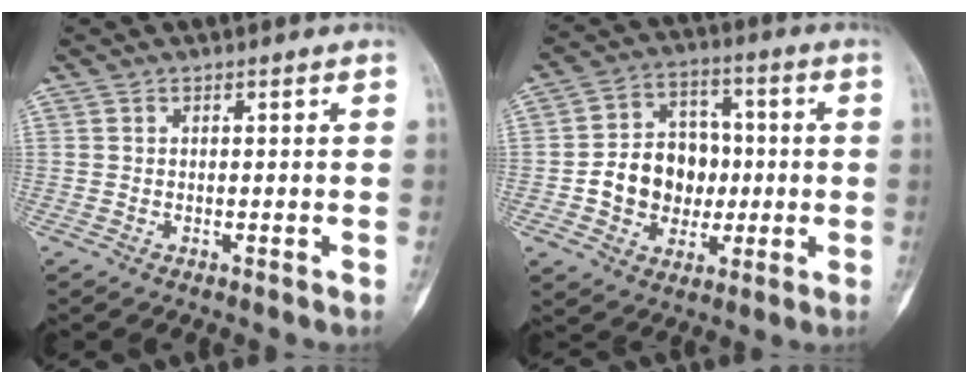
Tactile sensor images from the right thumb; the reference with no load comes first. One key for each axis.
{"total": 12.9, "fx": -1.3, "fy": 10.7, "fz": 7.1, "tx": -0.068, "ty": 0.029, "tz": -0.019}